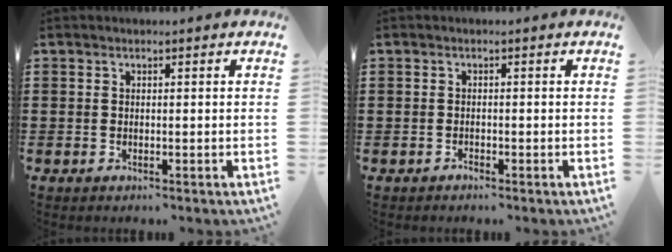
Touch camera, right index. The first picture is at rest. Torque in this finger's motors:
{"motor_torque": [0.17, 1.32, -1.05, -0.21]}